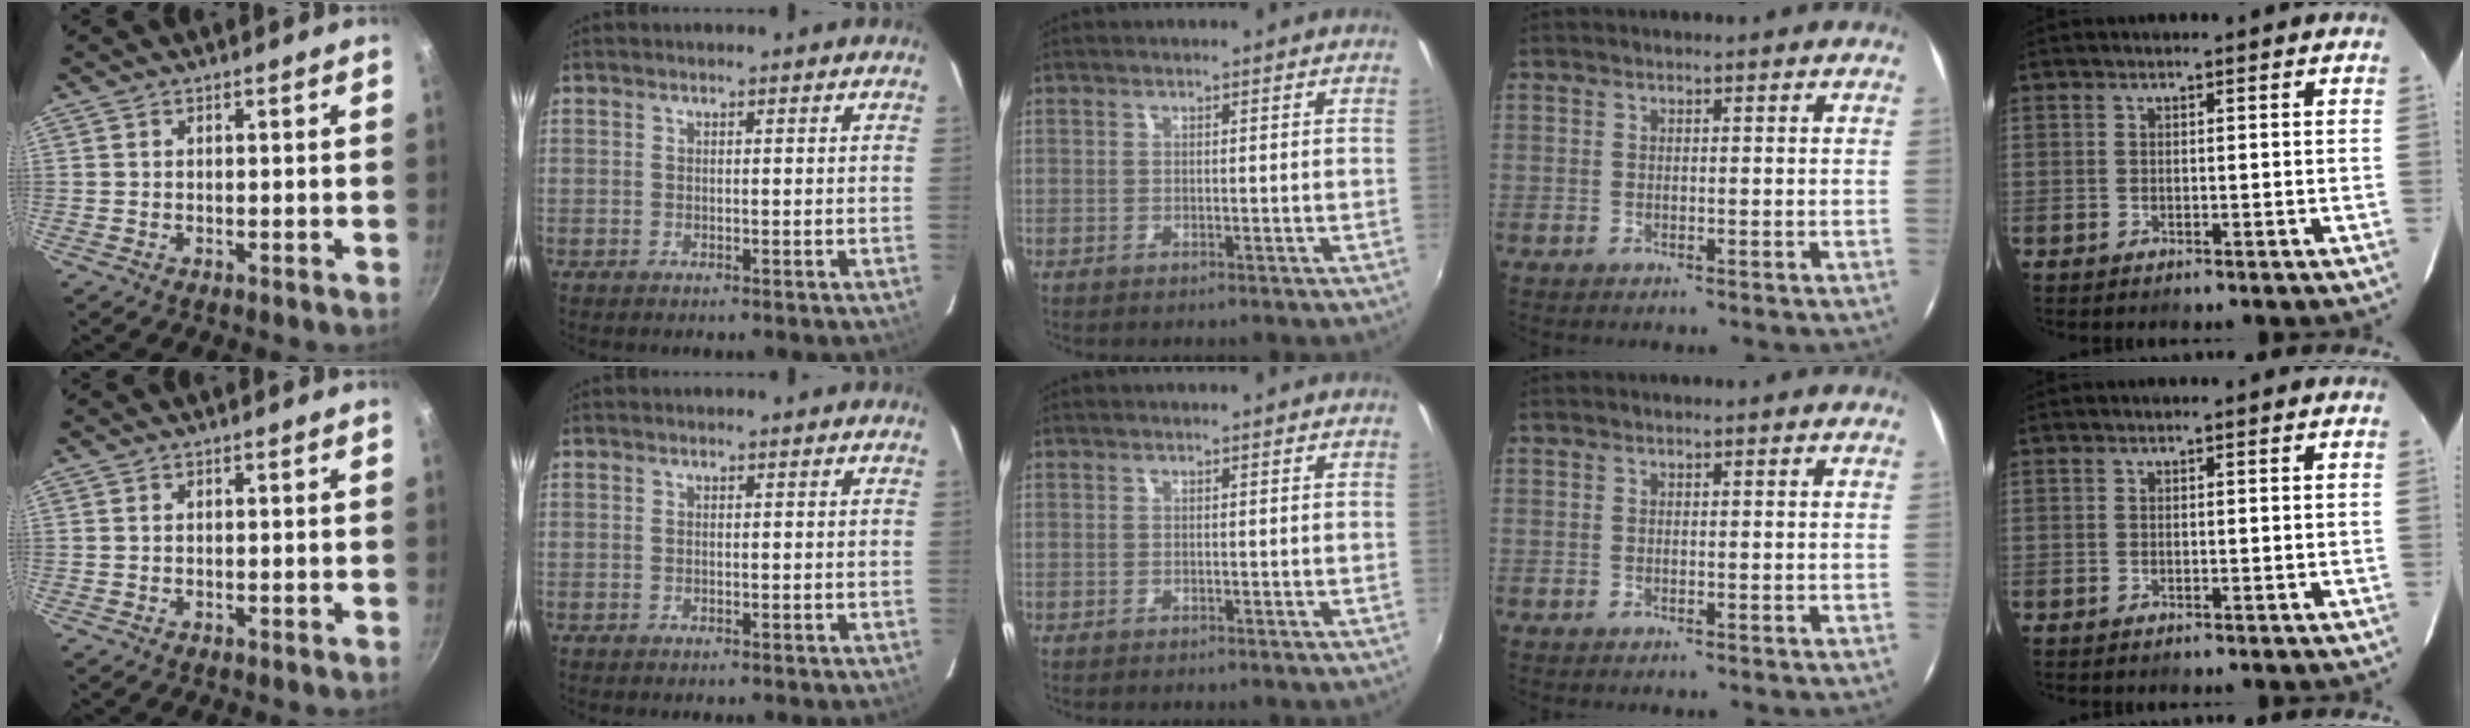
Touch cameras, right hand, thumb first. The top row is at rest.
{}